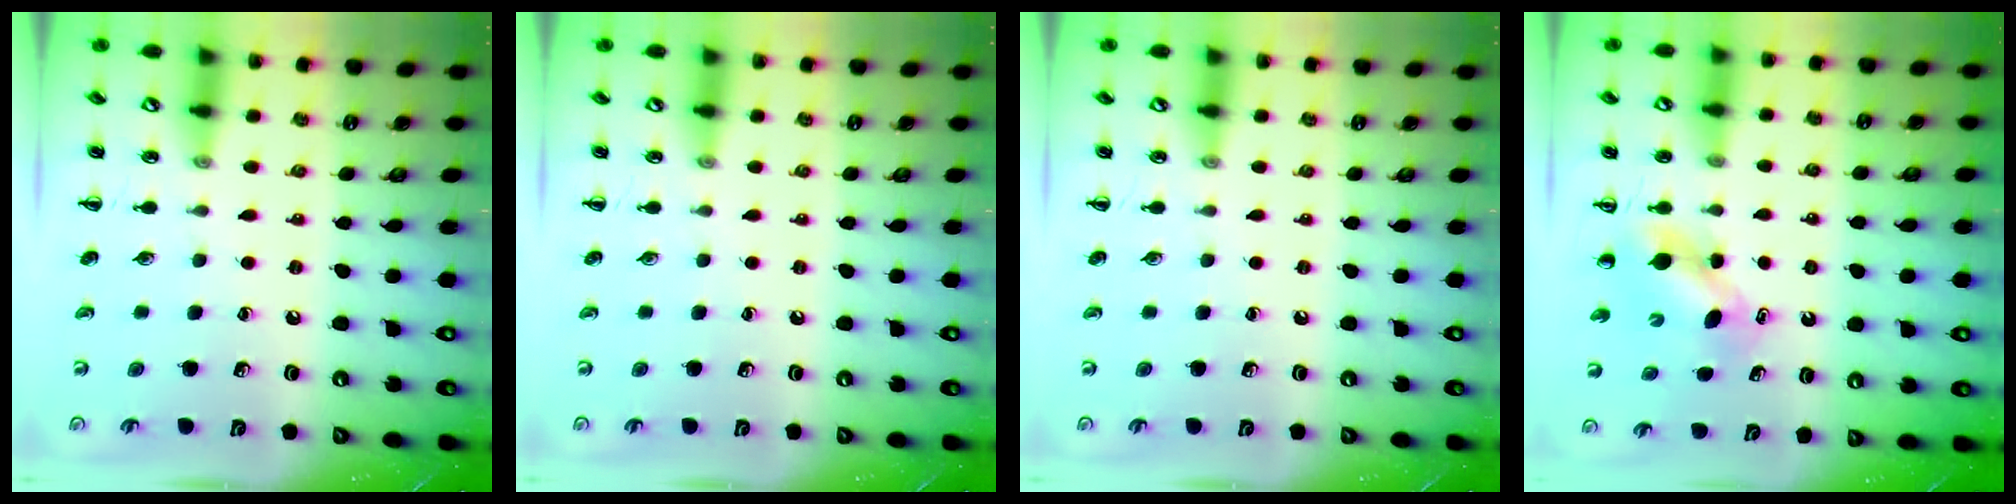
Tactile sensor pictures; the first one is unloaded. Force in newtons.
{"total": 0.0}
{"total": 0.0}
{"total": 5.2, "press": 5.1, "slide": 0.5}